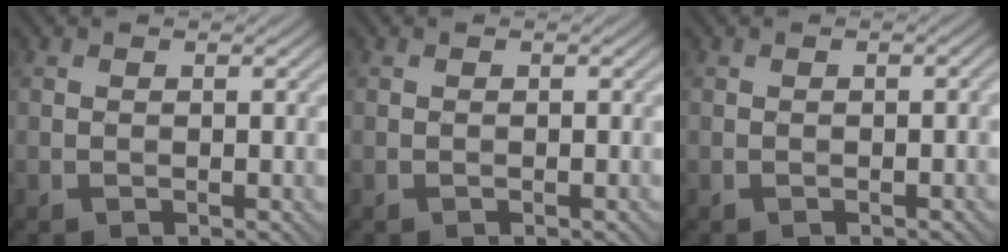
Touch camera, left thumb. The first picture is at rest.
{"total": 0.0}
{"total": 0.5, "force": [-0.4, 0.0, 0.4], "torque": [-0.007, 0.004, -0.003]}